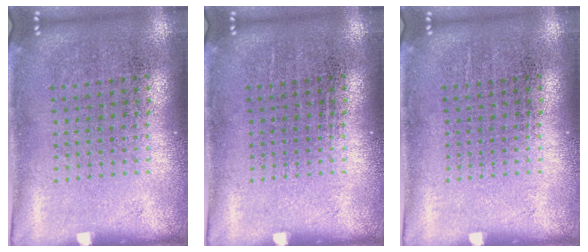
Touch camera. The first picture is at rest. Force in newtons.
{"total": 0.0}
{"total": 0.0}